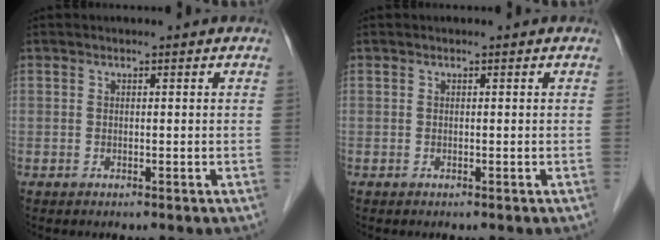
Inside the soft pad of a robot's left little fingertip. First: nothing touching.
{"total": 0.0}